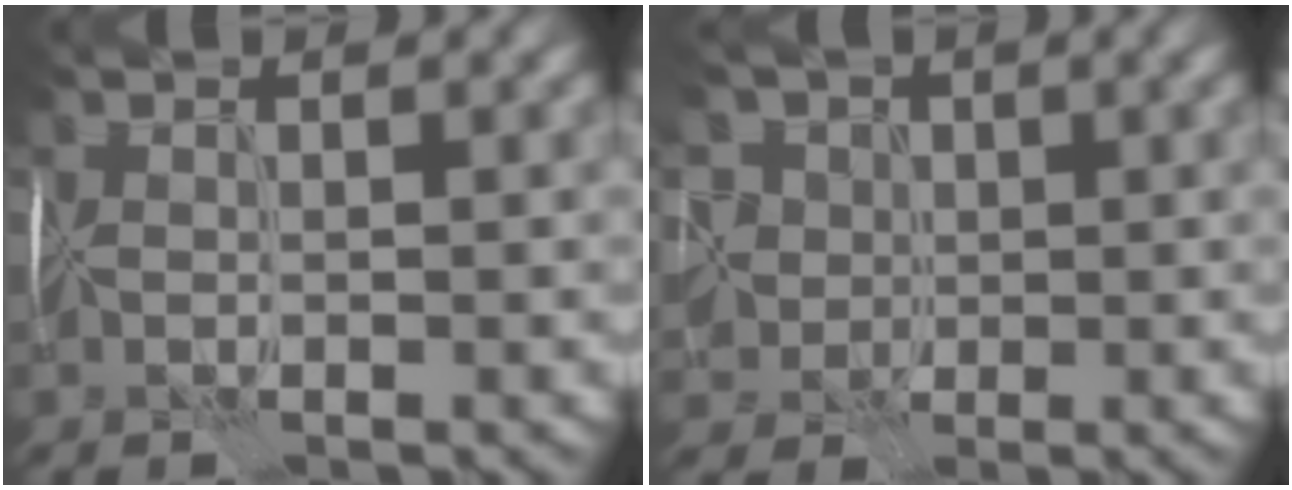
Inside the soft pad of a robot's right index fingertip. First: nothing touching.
{"total": 6.5, "force": [1.6, 5.5, 3.0], "torque": [-0.059, 0.022, 0.002]}